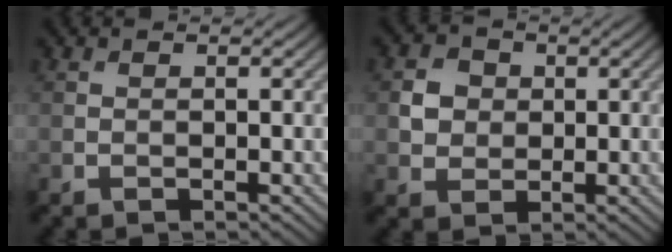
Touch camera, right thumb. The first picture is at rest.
{"total": 3.3, "force": [0.4, 3.0, 1.3], "torque": [-0.031, 0.001, 0.003]}